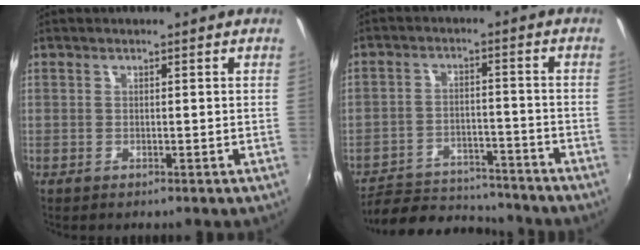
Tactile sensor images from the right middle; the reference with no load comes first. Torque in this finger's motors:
{"motor_torque": [0.21, -0.62, -0.08, -0.02]}